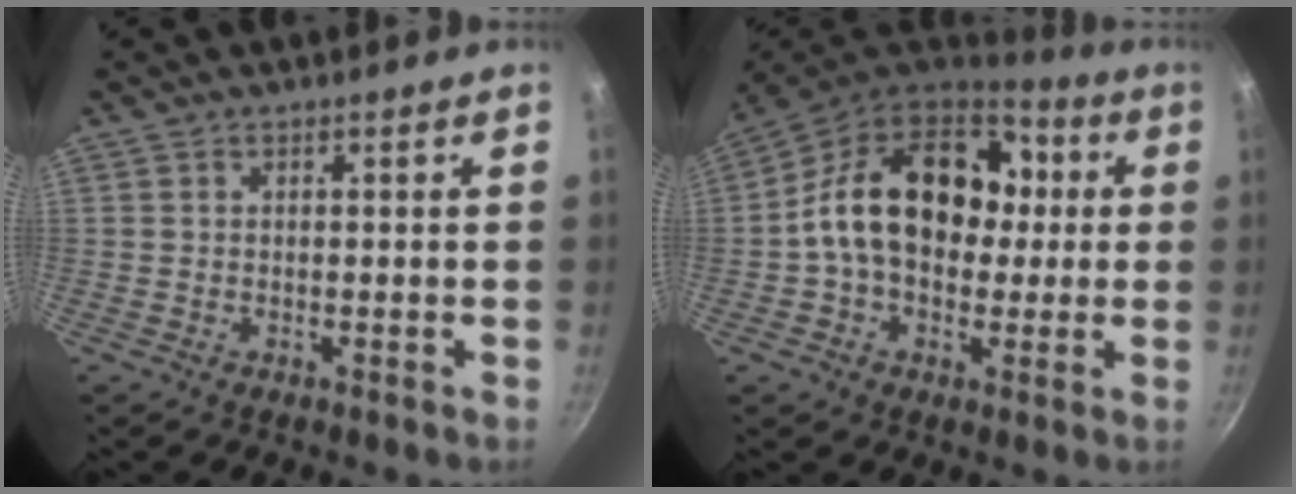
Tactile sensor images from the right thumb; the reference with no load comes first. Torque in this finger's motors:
{"motor_torque": [2.37, 2.64, 1.30, -1.00, 0.57]}